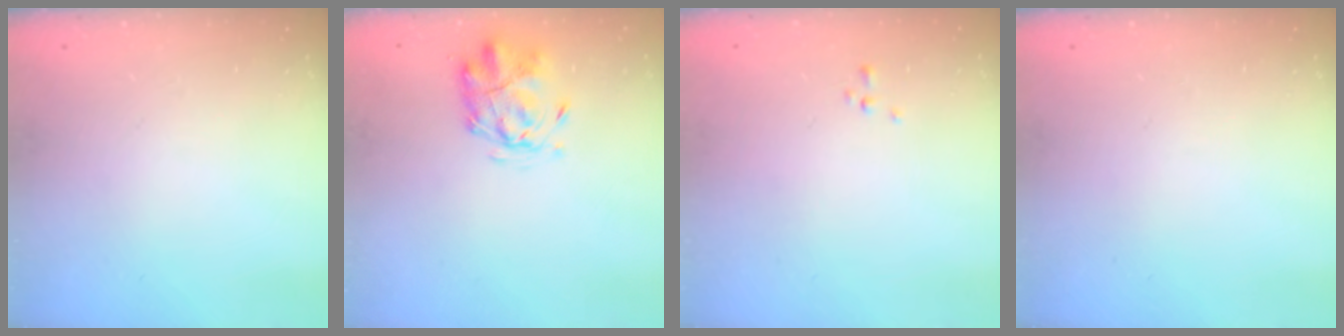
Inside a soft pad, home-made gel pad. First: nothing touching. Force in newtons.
{"total": 2.4, "press": 2.3, "slide": 0.5}
{"total": 0.7, "press": 0.6, "slide": 0.1}
{"total": 0.0}